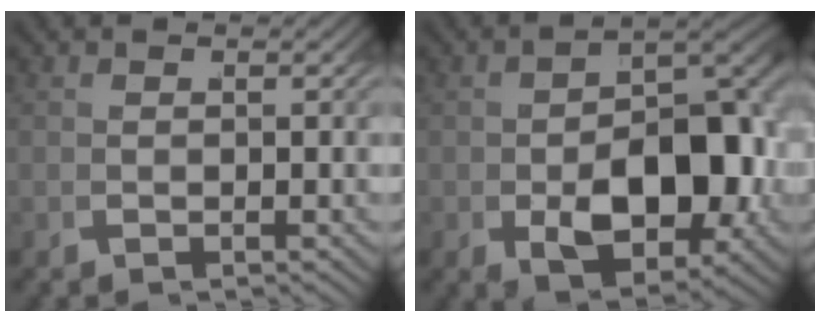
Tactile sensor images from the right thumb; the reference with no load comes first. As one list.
[{"total": 11.4, "force": [-1.6, 6.4, 9.3], "torque": [-0.154, -0.022, -0.007]}]